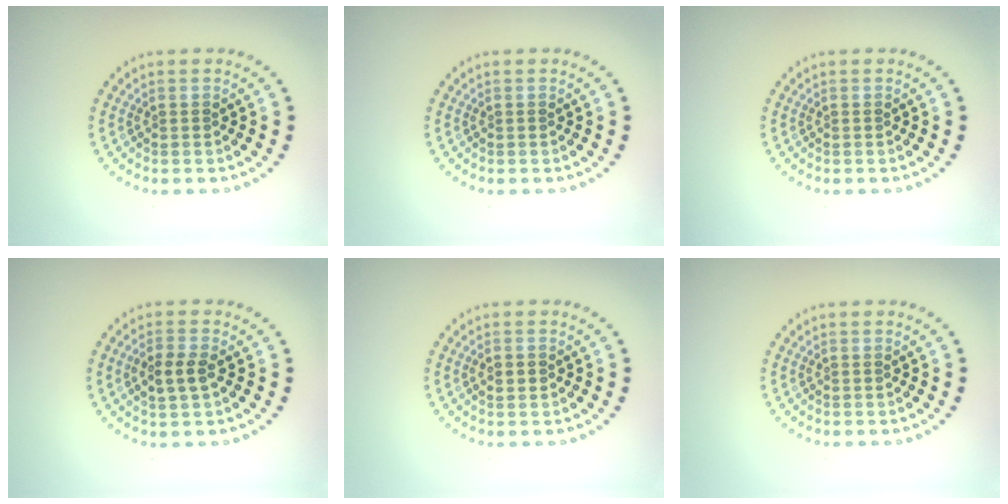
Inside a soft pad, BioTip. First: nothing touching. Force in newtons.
{"total": 0.0}
{"total": 0.0}
{"total": 2.4, "press": 2.3, "slide": 0.5}
{"total": 1.4, "press": 1.4, "slide": 0.0}
{"total": 0.0}